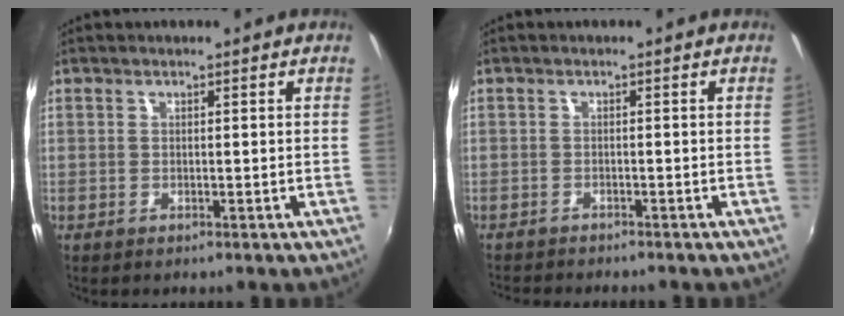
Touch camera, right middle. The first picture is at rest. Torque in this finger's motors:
{"motor_torque": [1.04, -1.09, 0.17, 0.07]}